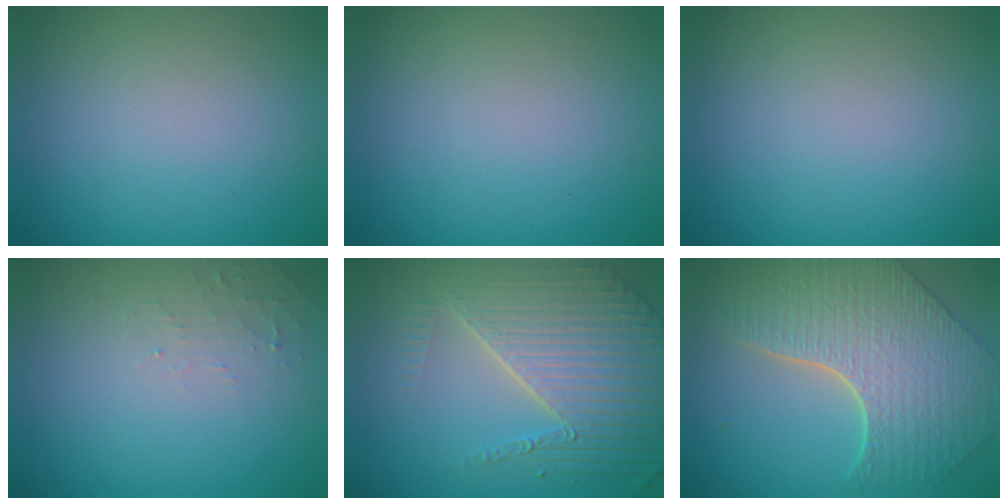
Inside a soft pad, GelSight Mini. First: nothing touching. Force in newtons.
{"total": 0.0}
{"total": 0.0}
{"total": 1.2, "press": 1.2, "slide": 0.3}
{"total": 7.0, "press": 5.4, "slide": 4.4}
{"total": 8.5, "press": 6.1, "slide": 5.8}